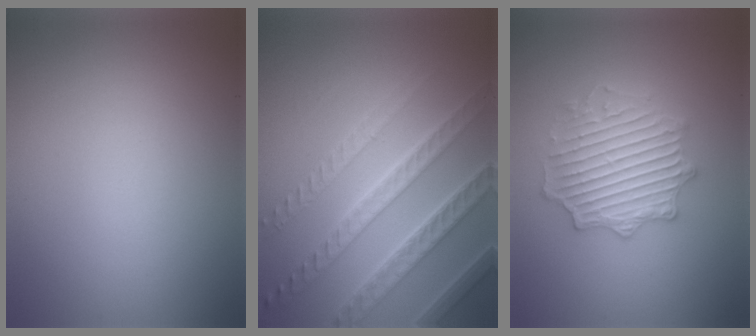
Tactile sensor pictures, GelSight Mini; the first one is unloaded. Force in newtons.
{"total": 6.8, "press": 5.3, "slide": 4.3}
{"total": 4.1, "press": 4.1, "slide": 0.6}